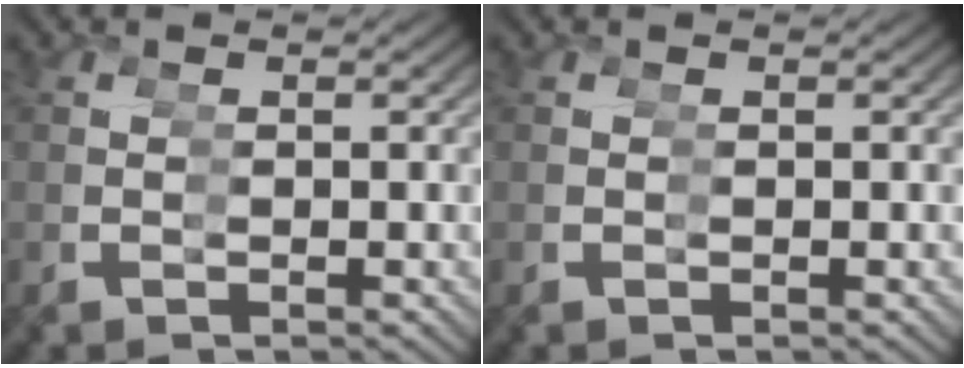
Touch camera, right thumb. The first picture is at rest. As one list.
[{"total": 0.0}]